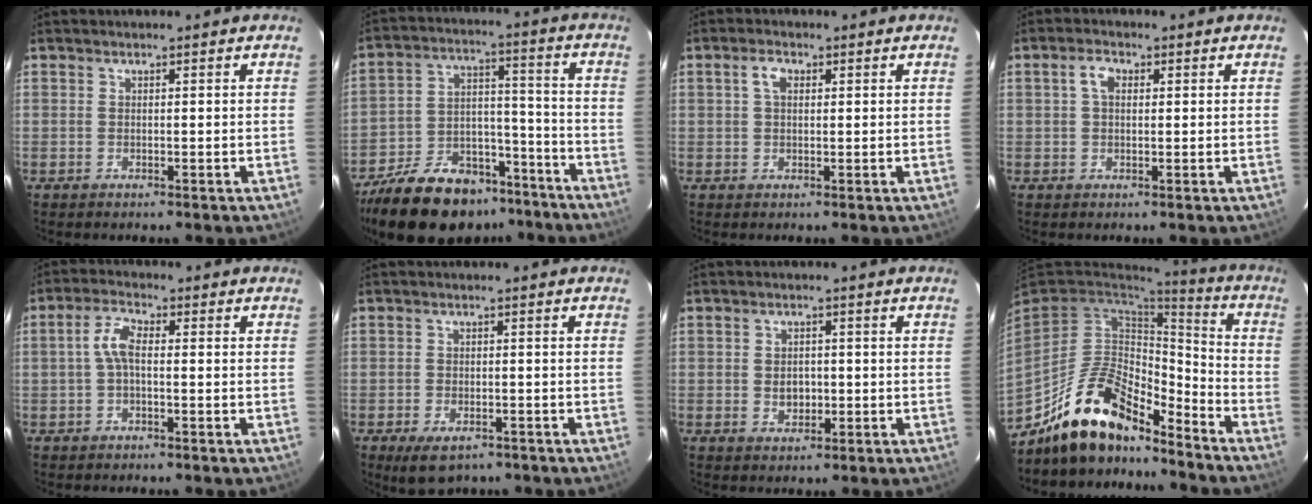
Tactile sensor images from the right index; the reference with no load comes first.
{"total": 23.0, "force": [-17.4, 11.0, 10.2], "torque": [-0.215, 0.029, -0.255]}
{"total": 2.7, "force": [0.8, 1.7, 2.0], "torque": [-0.038, 0.010, 0.014]}
{"total": 2.9, "force": [0.7, 1.9, 2.2], "torque": [-0.041, 0.011, 0.012]}
{"total": 4.0, "force": [-0.4, 1.6, 3.6], "torque": [-0.080, 0.014, -0.010]}
{"total": 5.9, "force": [-3.9, 2.9, 3.4], "torque": [-0.072, -0.018, -0.058]}
{"total": 3.2, "force": [-0.4, 2.6, 1.8], "torque": [-0.031, 0.003, -0.004]}
{"total": 16.4, "force": [-13.0, 6.0, 8.0], "torque": [-0.169, 0.018, -0.229]}